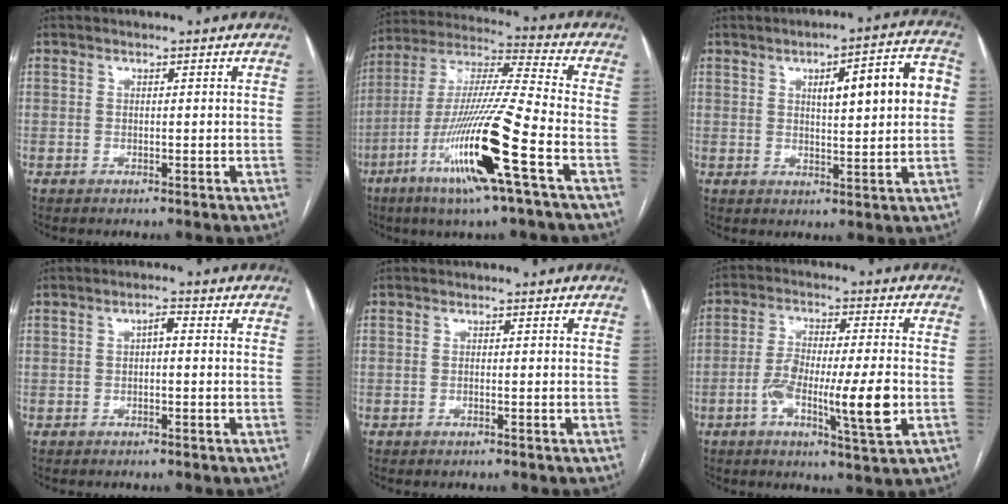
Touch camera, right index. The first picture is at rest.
{"total": 18.5, "force": [-7.7, -0.4, 16.8], "torque": [-0.352, -0.025, -0.147]}
{"total": 10.8, "force": [2.1, 2.0, 10.4], "torque": [-0.142, 0.027, 0.027]}
{"total": 1.6, "force": [0.0, 0.5, 1.5], "torque": [-0.026, 0.006, -0.001]}
{"total": 0.5, "force": [-0.4, 0.1, 0.3], "torque": [-0.010, -0.001, -0.006]}
{"total": 11.6, "force": [-2.9, 1.3, 11.1], "torque": [-0.196, -0.002, -0.049]}